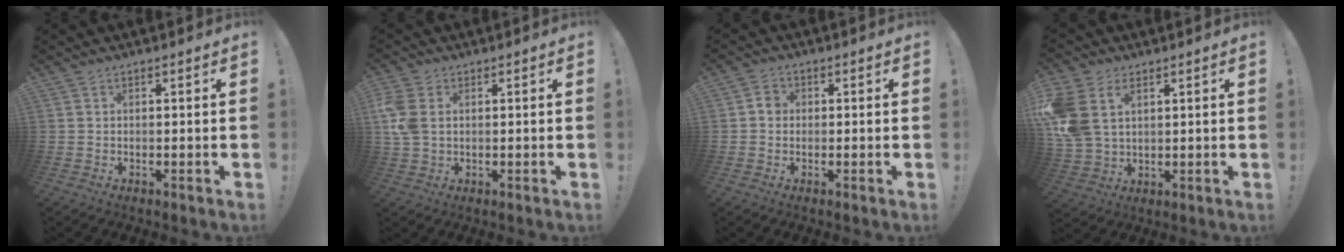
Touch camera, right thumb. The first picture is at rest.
{"total": 6.7, "force": [1.5, 4.8, 4.5], "torque": [-0.106, -0.003, 0.028]}
{"total": 3.1, "force": [-0.3, 2.7, 1.5], "torque": [-0.021, 0.010, -0.007]}
{"total": 10.8, "force": [4.4, 7.5, 6.4], "torque": [-0.141, -0.015, 0.087]}